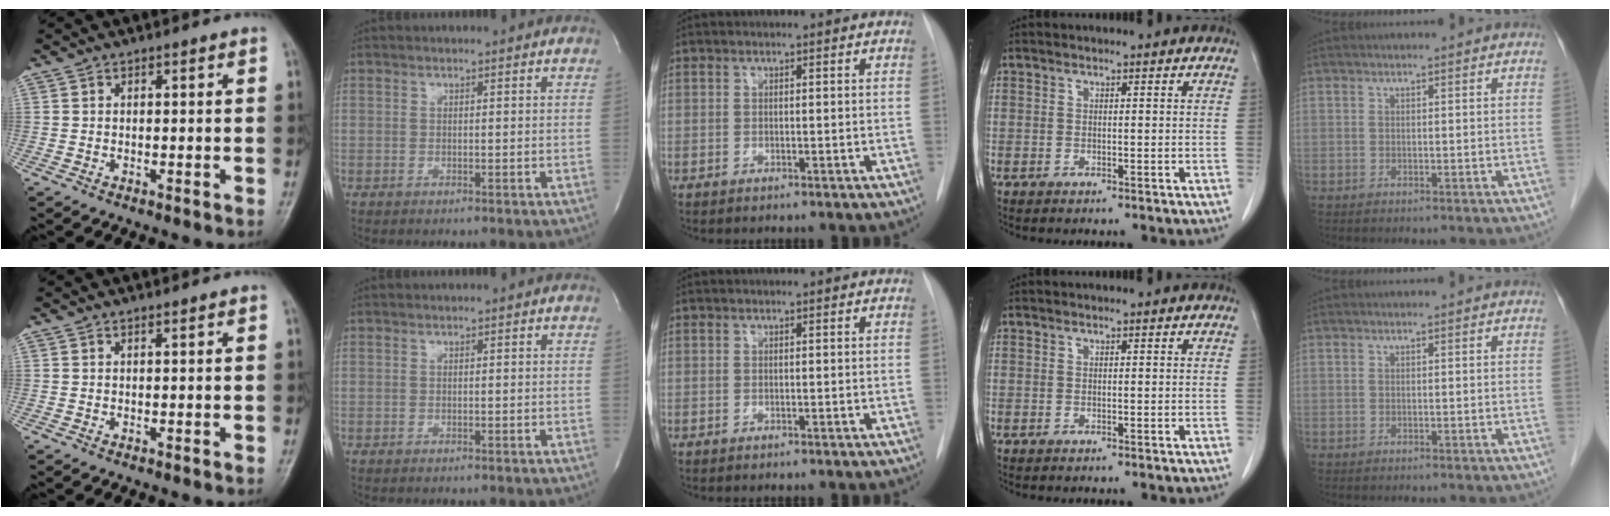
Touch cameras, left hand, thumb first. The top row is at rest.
{}